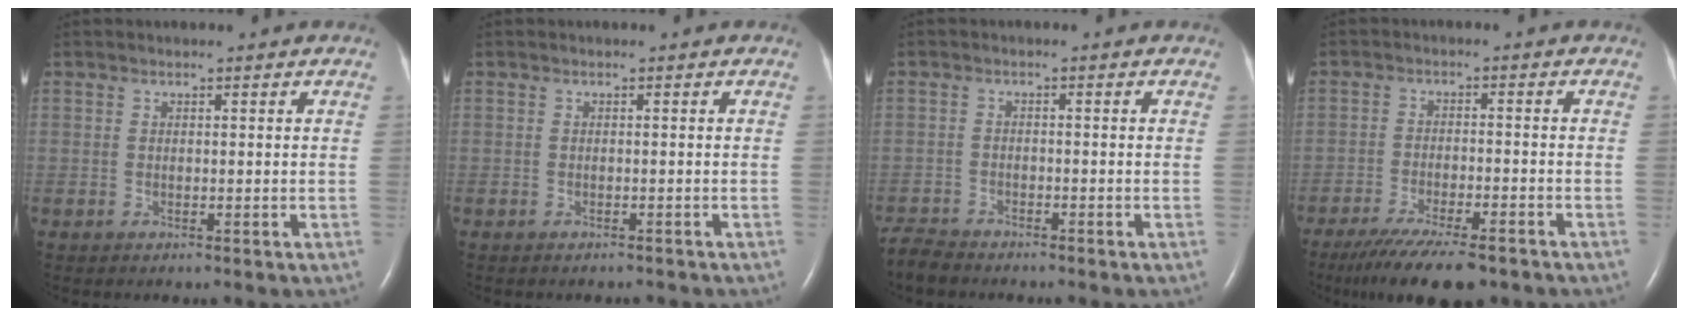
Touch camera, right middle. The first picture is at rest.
{"total": 0.9, "force": [-0.8, 0.1, 0.3], "torque": [-0.011, -0.004, -0.007]}
{"total": 3.2, "force": [-3.1, 0.5, 0.5], "torque": [-0.012, -0.015, -0.060]}
{"total": 11.8, "force": [-9.1, 1.9, 7.2], "torque": [-0.120, -0.026, -0.142]}